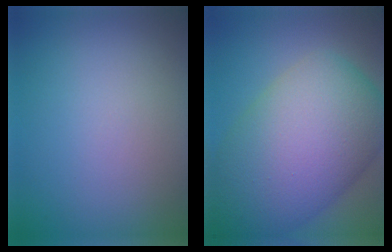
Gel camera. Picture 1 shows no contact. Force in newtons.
{"total": 14.7, "press": 14.7, "slide": 0.4}